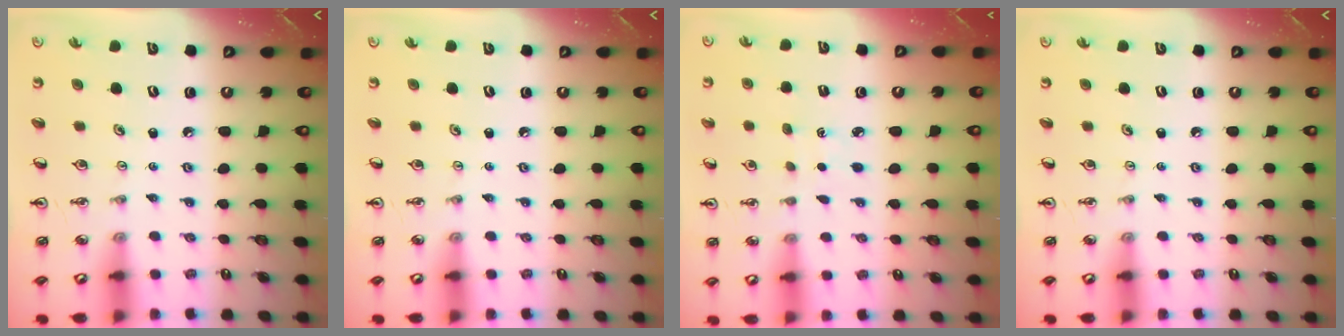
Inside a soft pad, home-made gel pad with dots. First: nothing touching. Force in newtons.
{"total": 0.0}
{"total": 1.5, "press": 1.5, "slide": 0.2}
{"total": 0.0}